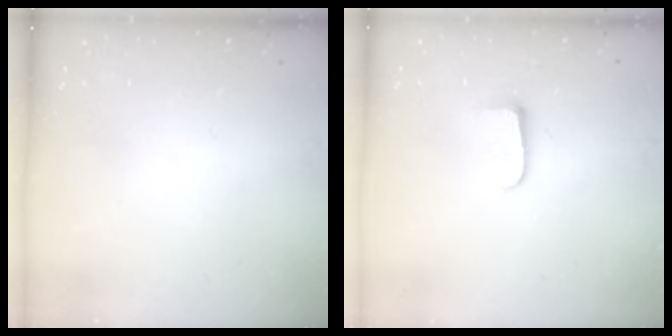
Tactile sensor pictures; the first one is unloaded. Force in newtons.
{"total": 6.2, "press": 6.1, "slide": 0.8}